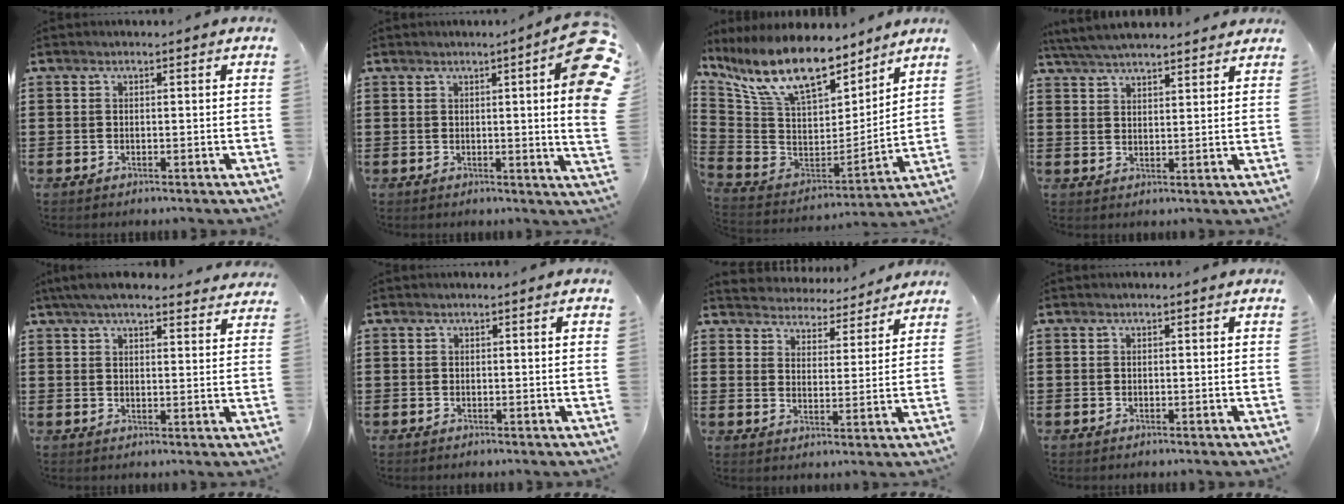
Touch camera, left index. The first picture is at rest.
{"total": 8.8, "force": [3.5, 0.2, 8.0], "torque": [-0.110, -0.033, 0.056]}
{"total": 14.8, "force": [10.7, 5.0, 8.9], "torque": [-0.211, -0.064, 0.190]}
{"total": 4.9, "force": [4.7, 0.3, 1.2], "torque": [-0.039, -0.012, 0.087]}
{"total": 5.3, "force": [4.8, 0.7, 2.2], "torque": [-0.056, -0.009, 0.088]}
{"total": 1.0, "force": [0.2, -0.1, 1.0], "torque": [-0.017, -0.003, 0.003]}
{"total": 4.2, "force": [4.2, 0.1, -0.5], "torque": [-0.015, -0.032, 0.070]}
{"total": 0.0}